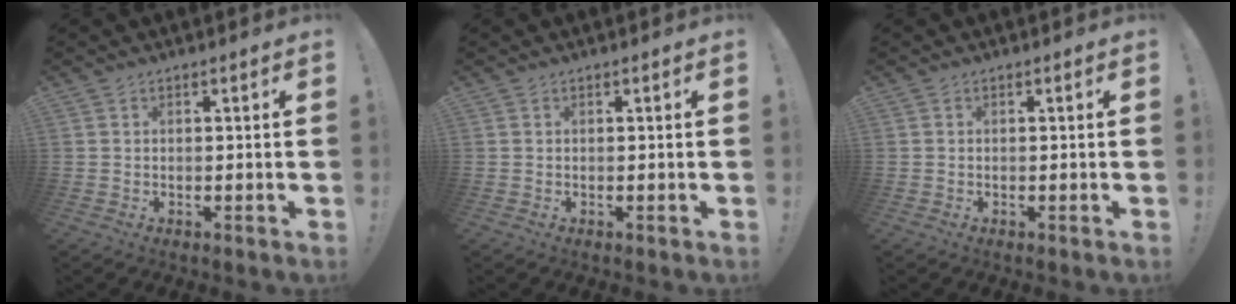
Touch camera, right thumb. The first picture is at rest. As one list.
[{"total": 0.0}, {"total": 0.0}]